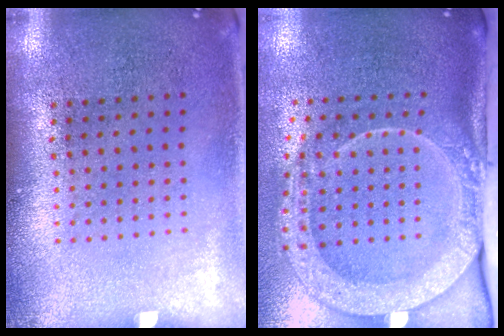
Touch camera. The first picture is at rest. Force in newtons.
{"total": 2.8, "press": 2.0, "slide": 1.9}